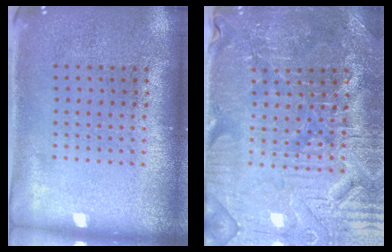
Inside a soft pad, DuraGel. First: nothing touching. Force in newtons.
{"total": 3.8, "press": 3.7, "slide": 0.5}